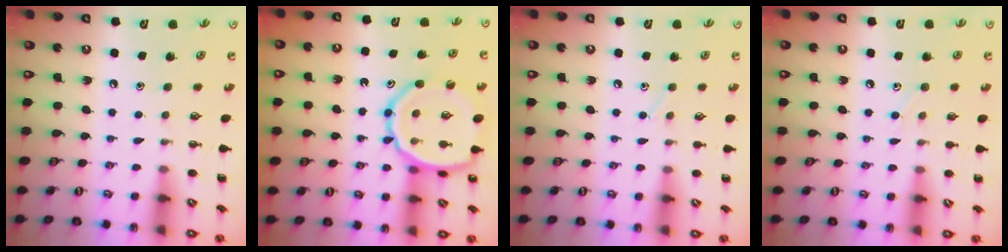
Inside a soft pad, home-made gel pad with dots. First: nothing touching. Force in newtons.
{"total": 14.6, "press": 14.5, "slide": 1.8}
{"total": 4.2, "press": 4.0, "slide": 1.3}
{"total": 5.3, "press": 5.0, "slide": 1.8}